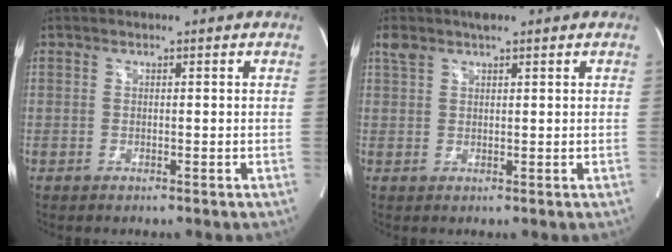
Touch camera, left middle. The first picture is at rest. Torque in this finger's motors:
{"motor_torque": [0.34, -0.22, -0.01, 0.03]}